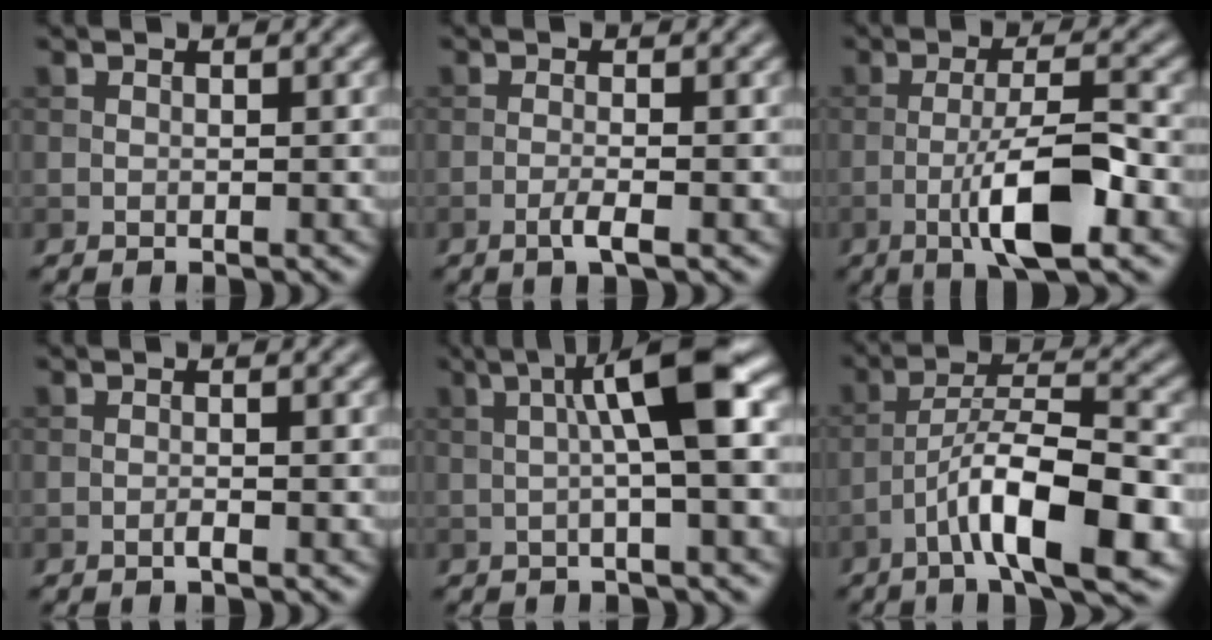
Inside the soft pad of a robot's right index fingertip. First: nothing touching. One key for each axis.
{"total": 2.1, "fx": -0.9, "fy": 0.4, "fz": 1.8, "tx": -0.029, "ty": 0.005, "tz": -0.022}
{"total": 7.6, "fx": -2.7, "fy": 1.7, "fz": 6.9, "tx": -0.119, "ty": 0.009, "tz": -0.052}
{"total": 1.0, "fx": -0.5, "fy": 0.1, "fz": 0.9, "tx": -0.014, "ty": 0.002, "tz": -0.011}
{"total": 7.3, "fx": 1.2, "fy": 1.1, "fz": 7.1, "tx": -0.107, "ty": 0.016, "tz": 0.014}
{"total": 9.7, "fx": -4.5, "fy": 2.5, "fz": 8.2, "tx": -0.133, "ty": 0.018, "tz": -0.077}